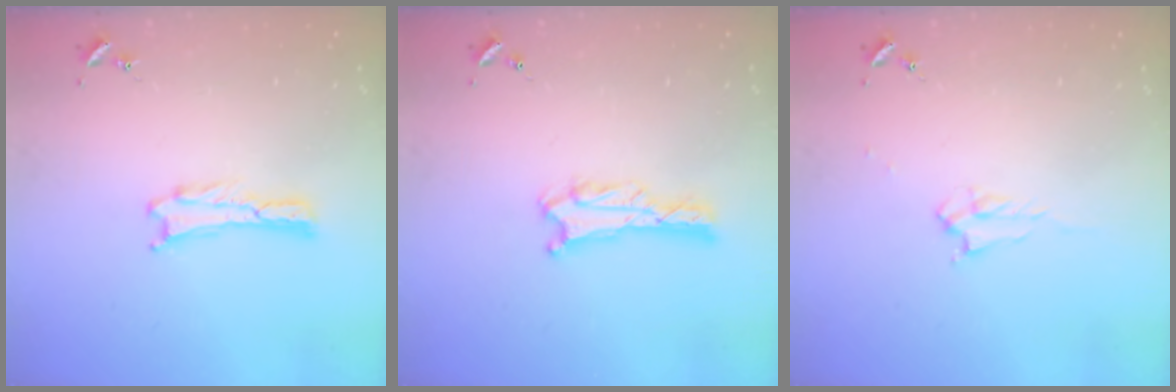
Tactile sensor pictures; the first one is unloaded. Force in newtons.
{"total": 1.4, "press": 1.4, "slide": 0.1}
{"total": 1.7, "press": 1.6, "slide": 0.2}